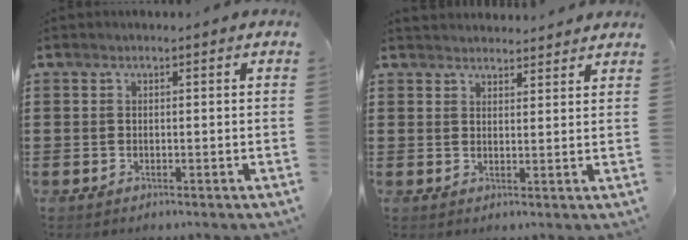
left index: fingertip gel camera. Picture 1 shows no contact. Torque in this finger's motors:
{"motor_torque": [2.14, 0.00, 0.05, 0.01]}